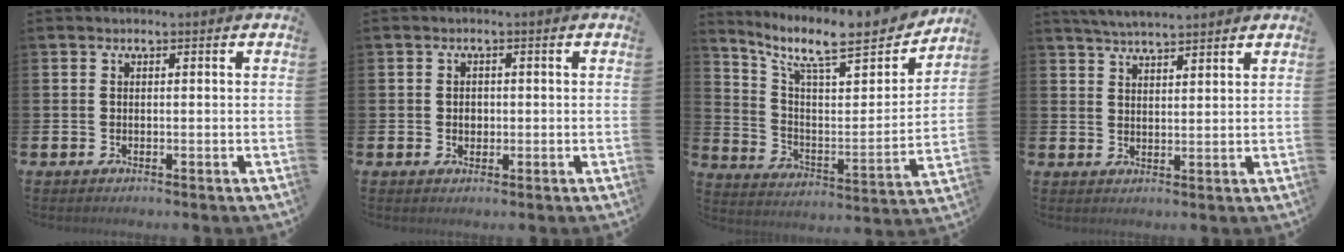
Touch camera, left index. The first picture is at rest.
{"total": 1.4, "force": [0.0, 1.2, 0.8], "torque": [-0.004, 0.004, -0.004]}
{"total": 10.7, "force": [8.9, 2.8, 5.2], "torque": [-0.119, -0.069, 0.146]}
{"total": 4.1, "force": [4.1, 0.2, 0.8], "torque": [-0.022, -0.015, 0.074]}